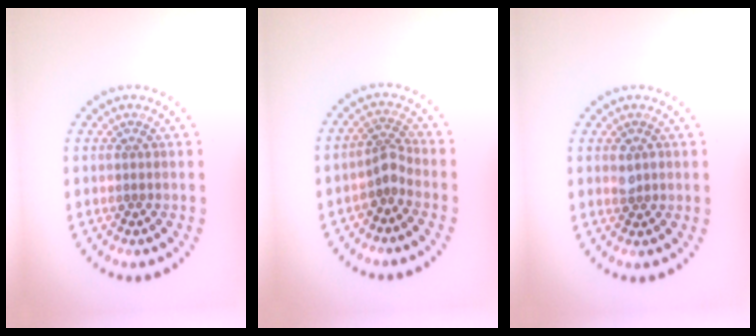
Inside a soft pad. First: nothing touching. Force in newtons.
{"total": 2.0, "press": 1.3, "slide": 1.5}
{"total": 1.1, "press": 1.1, "slide": 0.2}